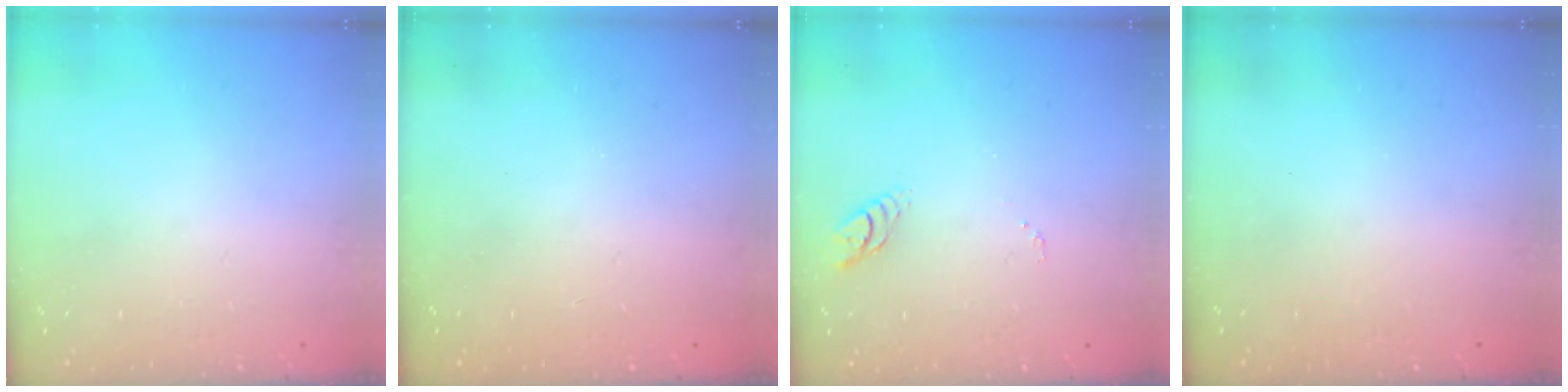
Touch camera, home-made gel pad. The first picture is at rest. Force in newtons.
{"total": 0.0}
{"total": 4.1, "press": 4.0, "slide": 0.4}
{"total": 0.0}